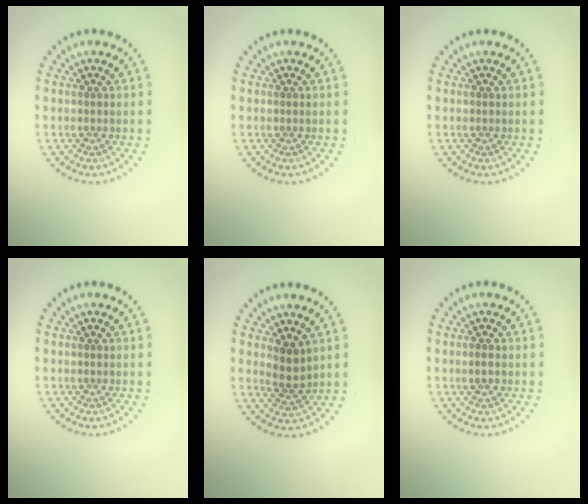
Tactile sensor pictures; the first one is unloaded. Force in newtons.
{"total": 0.0}
{"total": 0.0}
{"total": 0.0}
{"total": 2.3, "press": 1.8, "slide": 1.3}
{"total": 1.0, "press": 0.9, "slide": 0.2}